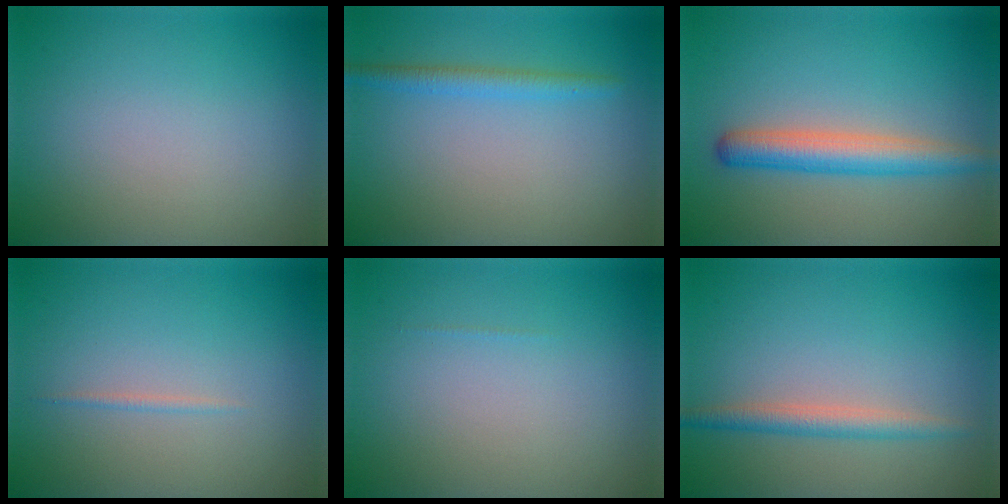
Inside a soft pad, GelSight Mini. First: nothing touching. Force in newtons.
{"total": 1.8, "press": 1.8, "slide": 0.0}
{"total": 4.1, "press": 4.0, "slide": 0.2}
{"total": 0.5, "press": 0.5, "slide": 0.0}
{"total": 0.0}
{"total": 2.2, "press": 2.2, "slide": 0.0}